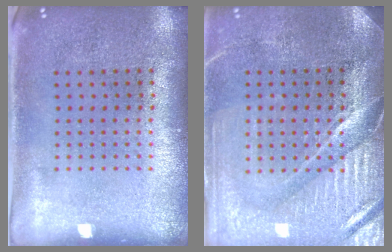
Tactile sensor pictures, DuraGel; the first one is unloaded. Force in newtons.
{"total": 4.0, "press": 3.7, "slide": 1.6}